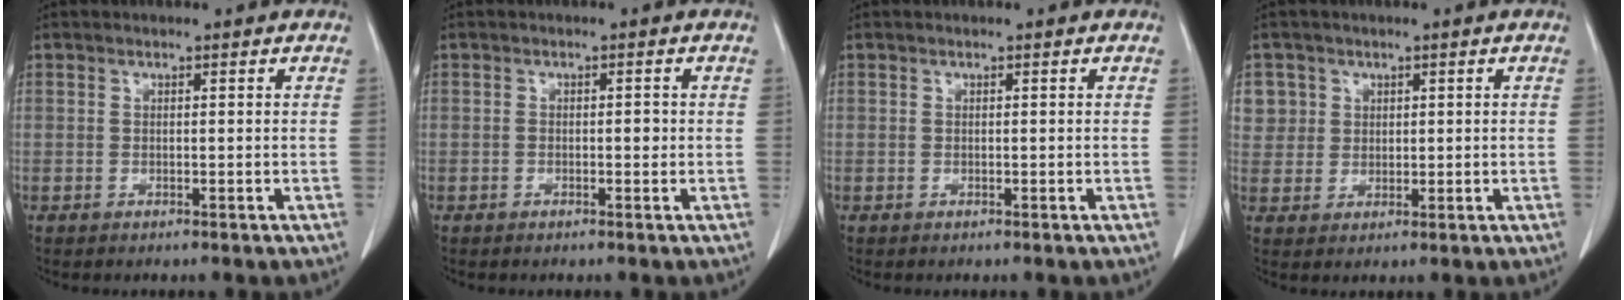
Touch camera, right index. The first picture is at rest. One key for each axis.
{"total": 1.1, "fx": -0.2, "fy": 0.5, "fz": 1.0, "tx": -0.012, "ty": 0.003, "tz": -0.003}
{"total": 0.0}
{"total": 4.9, "fx": 1.8, "fy": 4.6, "fz": 0.0, "tx": 0.015, "ty": 0.009, "tz": 0.039}